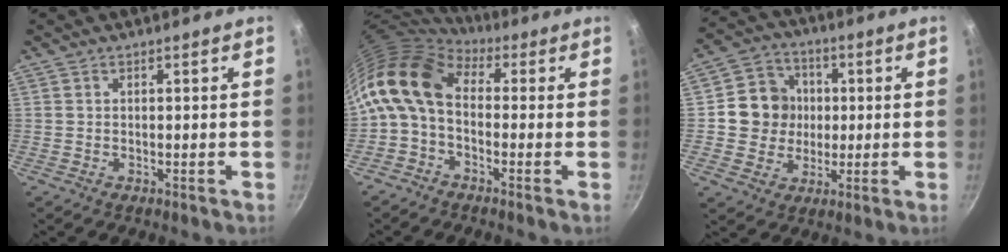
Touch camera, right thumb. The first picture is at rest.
{"total": 11.7, "force": [0.6, 7.5, 9.0], "torque": [-0.168, 0.025, -0.010]}
{"total": 10.6, "force": [0.7, 9.9, 3.7], "torque": [-0.023, 0.016, 0.003]}